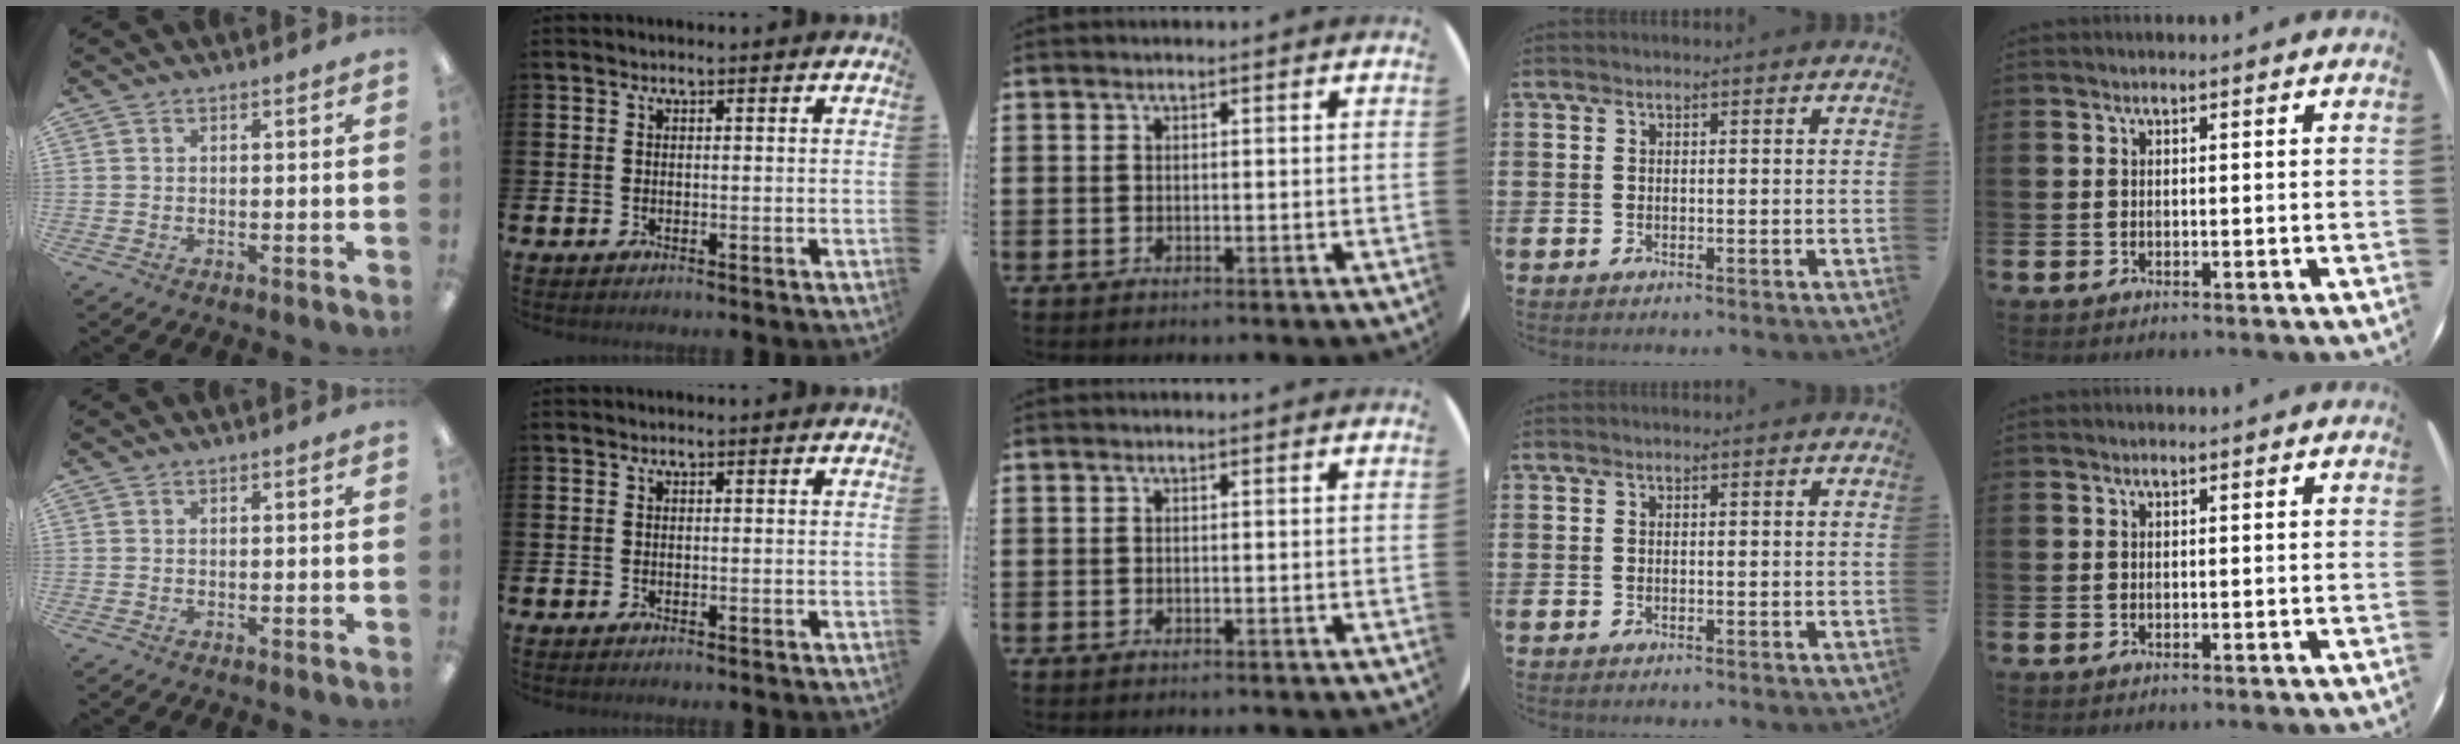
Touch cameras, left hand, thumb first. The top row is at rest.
{}